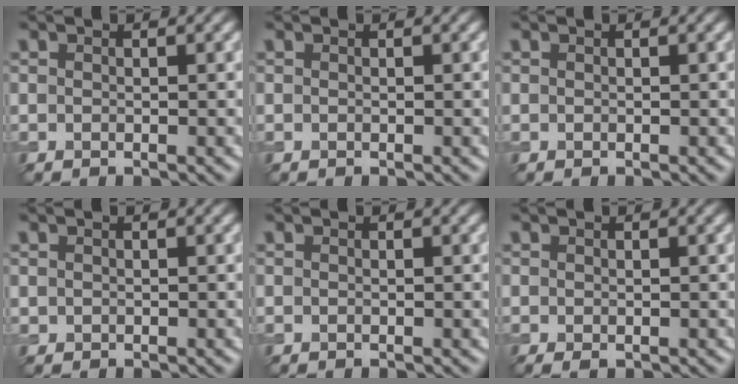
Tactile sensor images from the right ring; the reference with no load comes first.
{"total": 0.0}
{"total": 0.0}
{"total": 0.0}
{"total": 0.0}
{"total": 0.6, "force": [-0.2, 0.3, 0.5], "torque": [-0.009, -0.006, -0.002]}